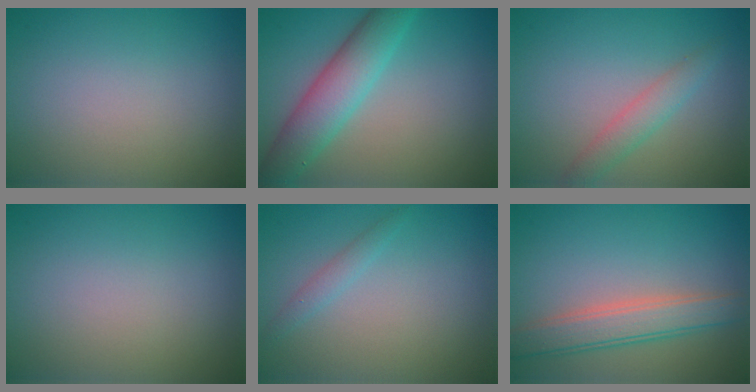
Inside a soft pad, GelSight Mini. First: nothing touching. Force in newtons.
{"total": 5.4, "press": 5.3, "slide": 0.1}
{"total": 2.1, "press": 2.1, "slide": 0.0}
{"total": 0.0}
{"total": 1.1, "press": 1.1, "slide": 0.0}
{"total": 4.0, "press": 4.0, "slide": 0.3}